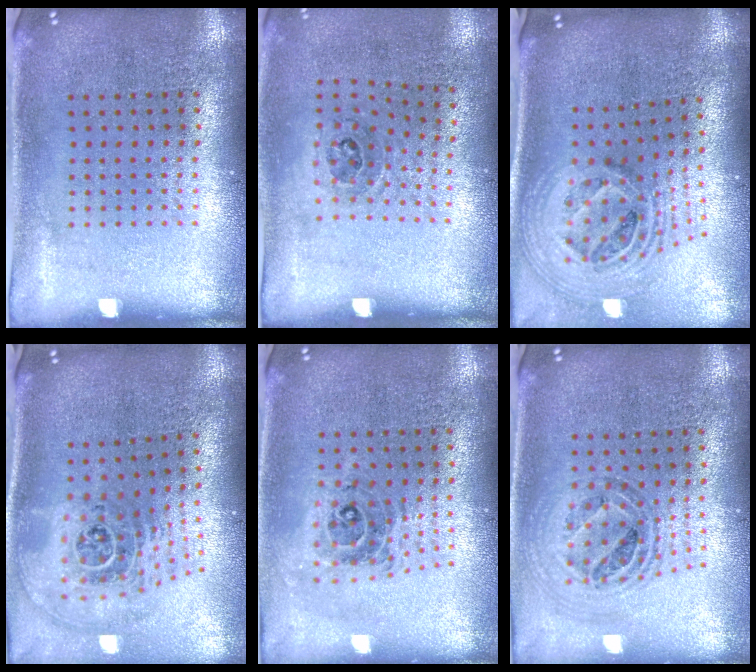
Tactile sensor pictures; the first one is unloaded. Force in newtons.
{"total": 1.1, "press": 0.7, "slide": 0.9}
{"total": 2.5, "press": 1.8, "slide": 1.8}
{"total": 2.8, "press": 1.8, "slide": 2.1}
{"total": 0.7, "press": 0.7, "slide": 0.2}
{"total": 1.0, "press": 1.0, "slide": 0.3}